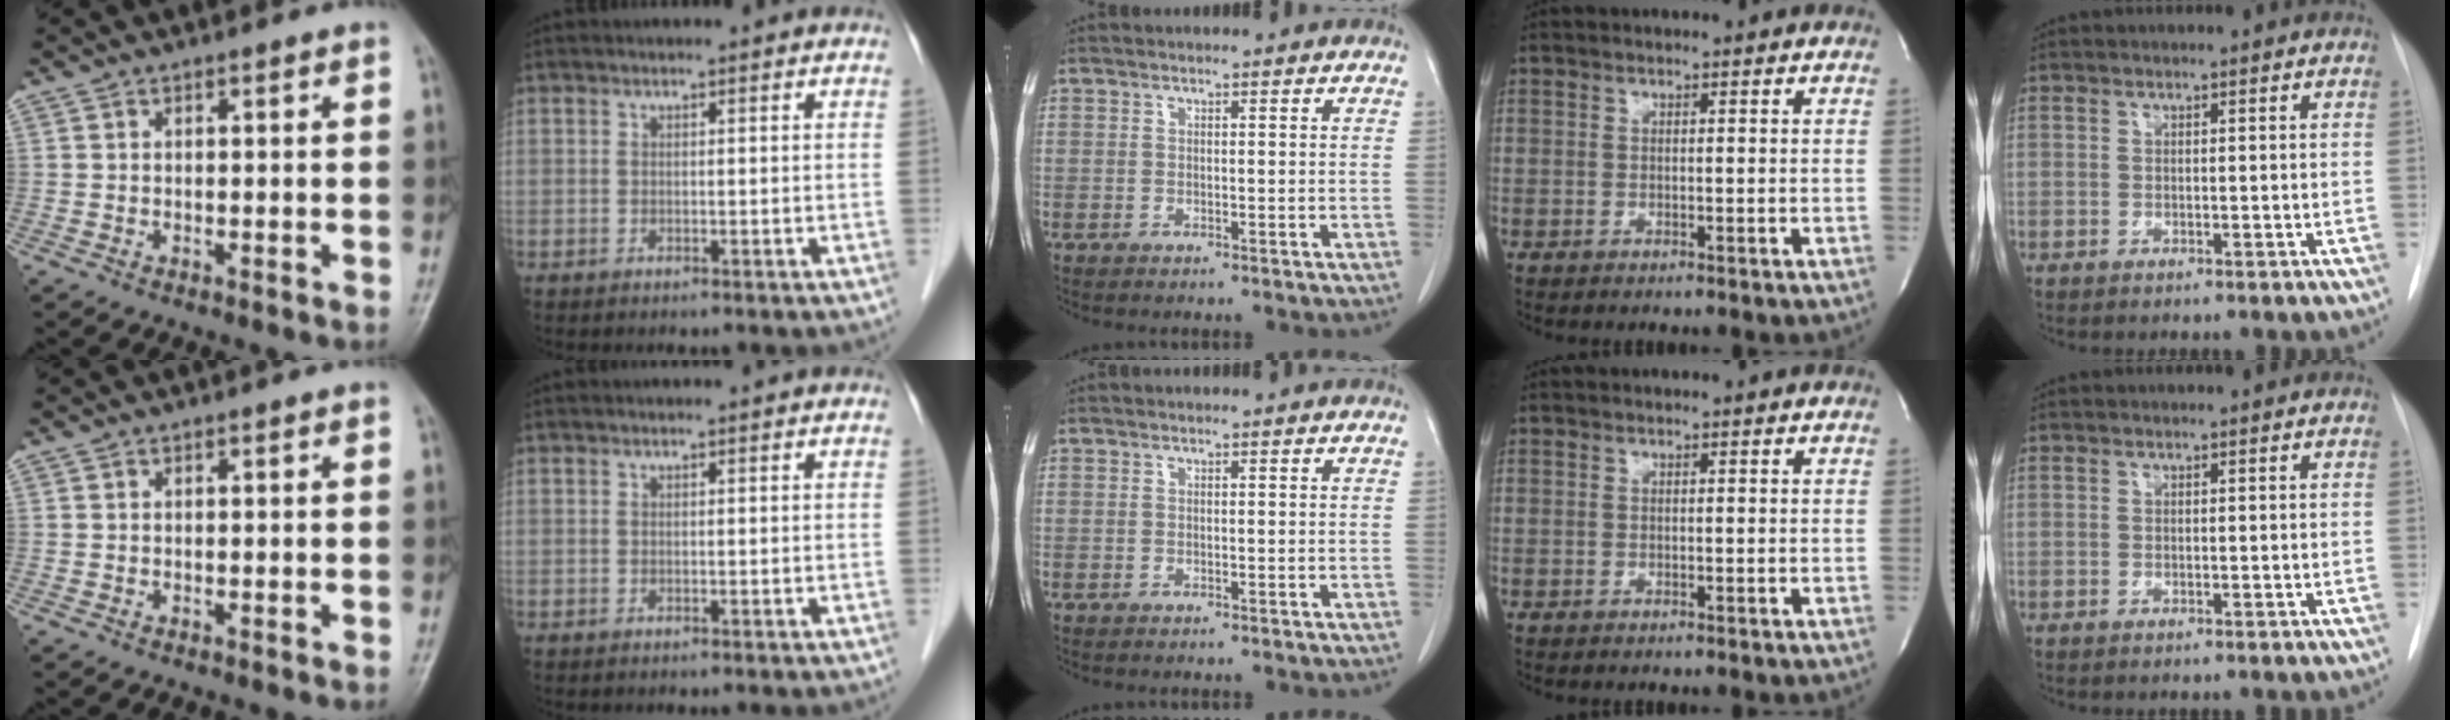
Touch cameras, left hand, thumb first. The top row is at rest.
{}